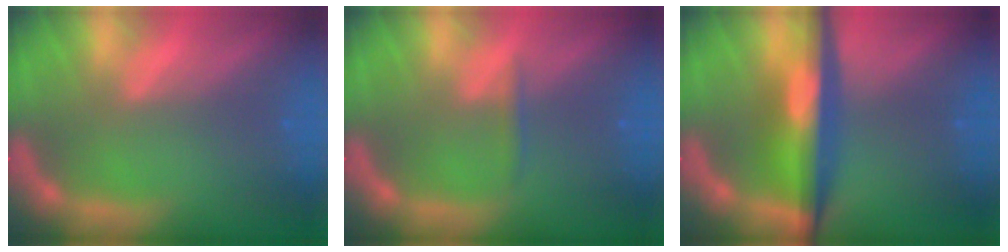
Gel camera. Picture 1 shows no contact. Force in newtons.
{"total": 0.9}
{"total": 7.1}